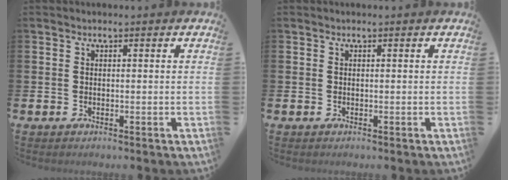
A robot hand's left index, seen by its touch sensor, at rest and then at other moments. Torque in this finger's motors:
{"motor_torque": [0.03, 0.03, -0.19, 0.00]}